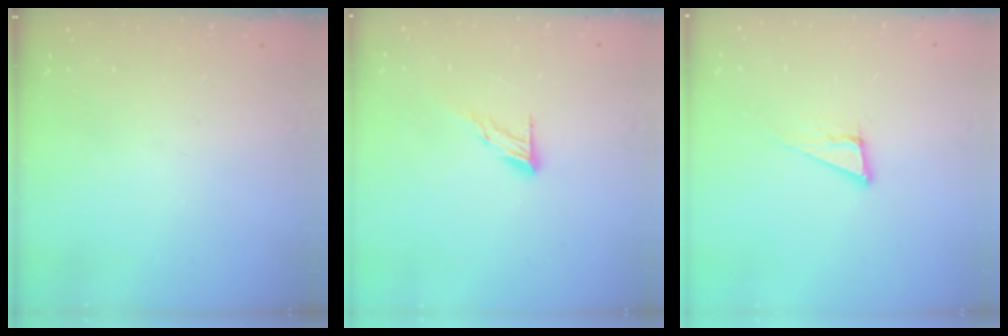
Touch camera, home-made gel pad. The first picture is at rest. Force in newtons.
{"total": 7.3, "press": 7.3, "slide": 0.4}
{"total": 8.3, "press": 7.6, "slide": 3.4}